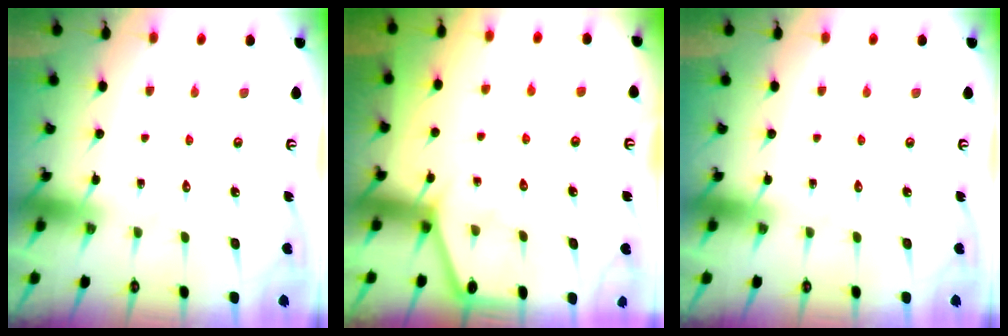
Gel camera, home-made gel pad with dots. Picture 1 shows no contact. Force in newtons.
{"total": 2.6, "press": 2.6, "slide": 0.3}
{"total": 0.0}